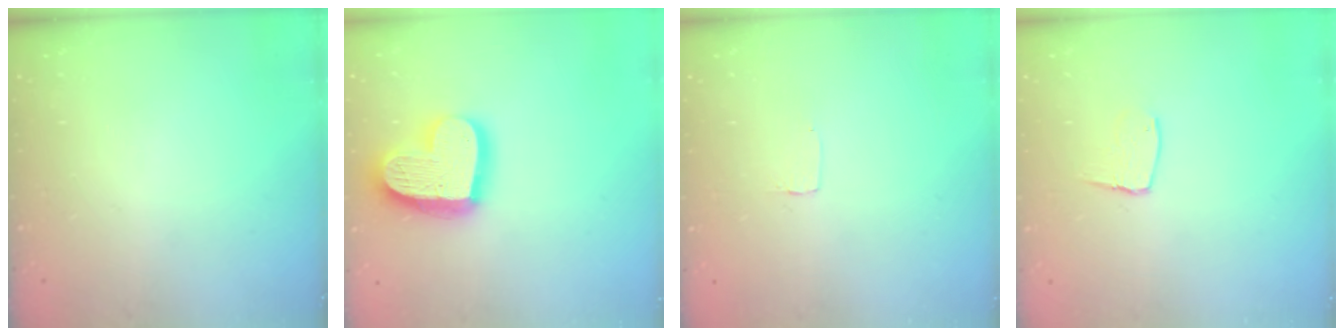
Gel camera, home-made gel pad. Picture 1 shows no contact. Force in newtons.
{"total": 19.9, "press": 19.9, "slide": 1.6}
{"total": 2.6, "press": 2.6, "slide": 0.2}
{"total": 7.0, "press": 7.0, "slide": 0.5}